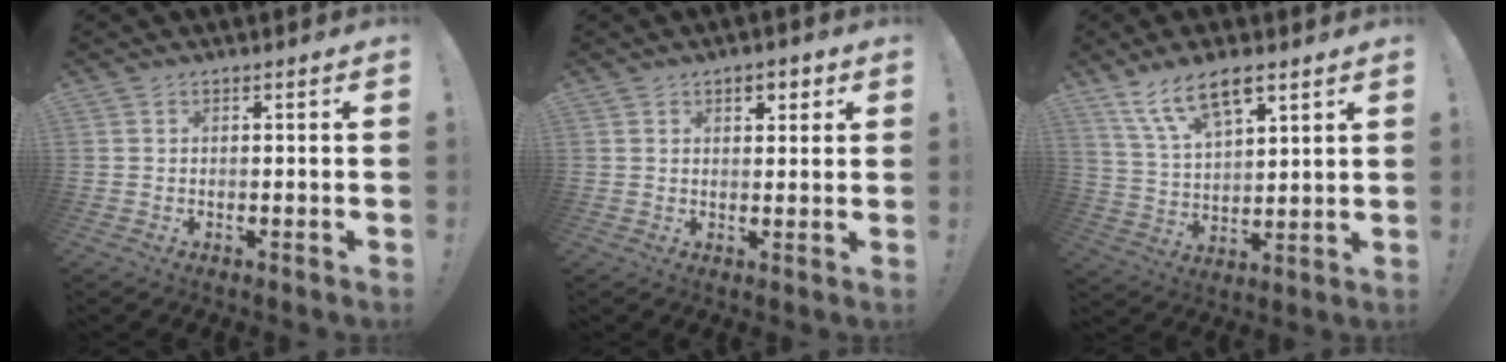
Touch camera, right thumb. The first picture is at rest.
{"total": 3.6, "force": [2.0, 2.0, 2.2], "torque": [-0.017, -0.004, 0.030]}
{"total": 12.1, "force": [8.0, 5.0, 7.6], "torque": [-0.137, -0.030, 0.147]}